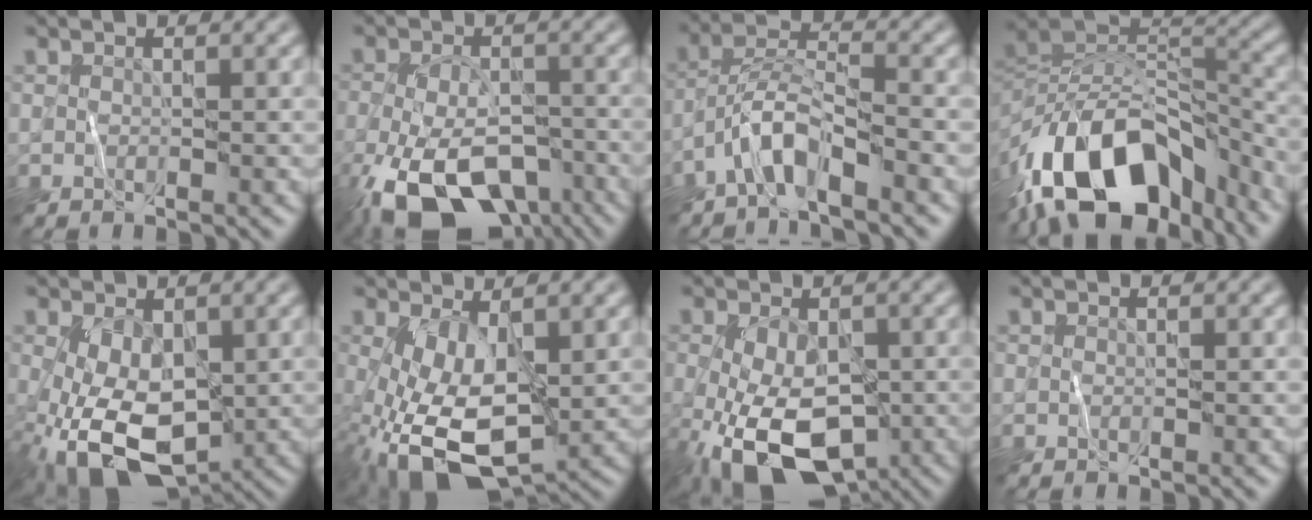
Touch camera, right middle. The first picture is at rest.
{"total": 14.2, "force": [-7.9, 7.5, 9.1], "torque": [-0.182, -0.063, -0.117]}
{"total": 4.2, "force": [-3.1, 0.8, 2.8], "torque": [-0.054, 0.009, -0.068]}
{"total": 15.3, "force": [-8.7, 7.7, 9.9], "torque": [-0.192, 0.015, -0.147]}
{"total": 9.5, "force": [-1.8, 5.7, 7.4], "torque": [-0.165, -0.034, -0.024]}
{"total": 9.0, "force": [-1.1, 4.8, 7.6], "torque": [-0.178, -0.029, -0.012]}
{"total": 11.8, "force": [-3.9, 6.5, 9.0], "torque": [-0.185, -0.046, -0.058]}
{"total": 0.0}